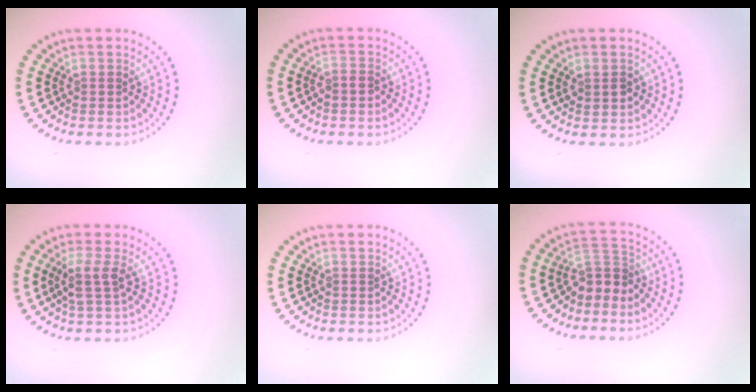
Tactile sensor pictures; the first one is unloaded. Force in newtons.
{"total": 0.8, "press": 0.6, "slide": 0.5}
{"total": 1.4, "press": 1.4, "slide": 0.3}
{"total": 2.3, "press": 1.8, "slide": 1.5}
{"total": 0.0}
{"total": 2.8, "press": 2.0, "slide": 1.9}